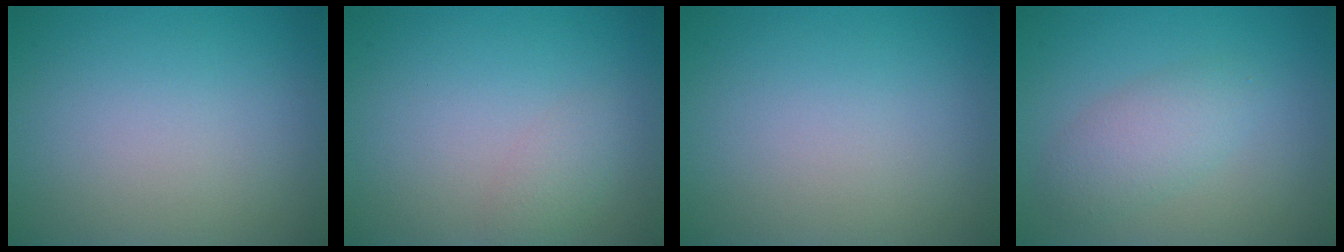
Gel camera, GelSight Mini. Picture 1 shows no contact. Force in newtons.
{"total": 1.4, "press": 1.4, "slide": 0.1}
{"total": 0.0}
{"total": 2.9, "press": 2.9, "slide": 0.0}